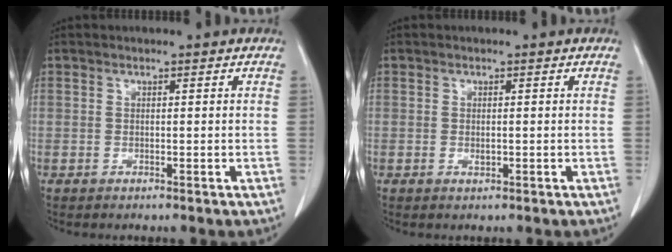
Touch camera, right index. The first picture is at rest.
{"total": 0.8, "force": [-0.2, 0.4, 0.7], "torque": [-0.014, -0.001, -0.002]}